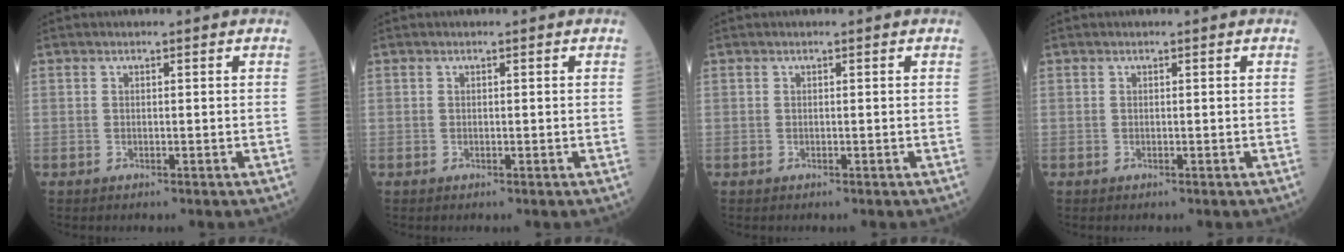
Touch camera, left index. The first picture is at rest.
{"total": 0.0}
{"total": 0.0}
{"total": 0.0}